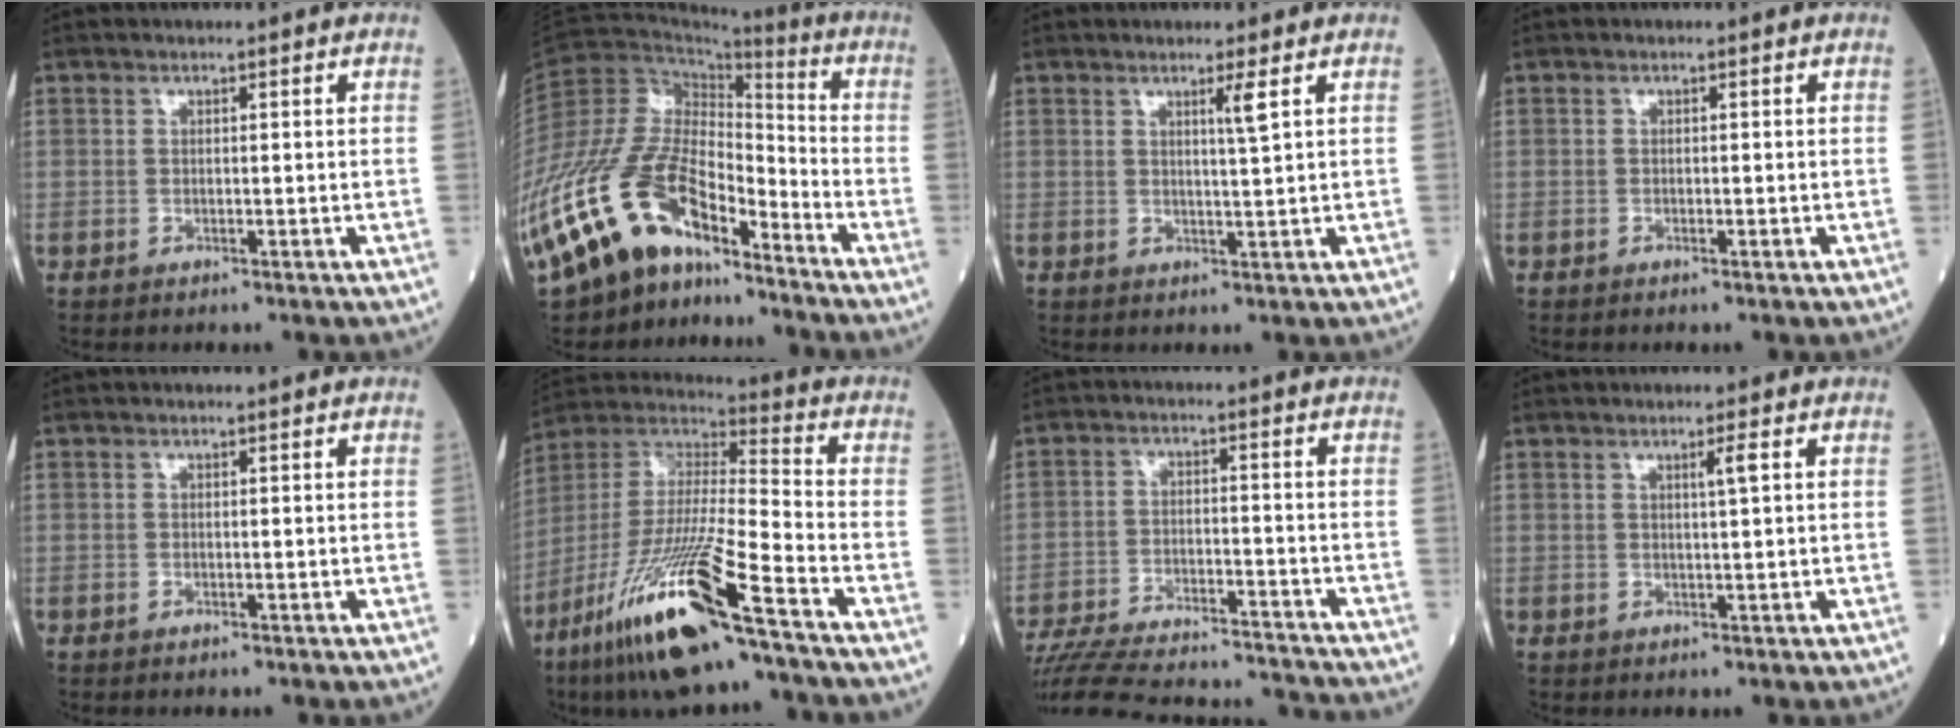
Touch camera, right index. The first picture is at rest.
{"total": 23.8, "force": [-16.4, 9.7, 14.2], "torque": [-0.339, 0.004, -0.302]}
{"total": 2.1, "force": [1.1, -0.7, 1.7], "torque": [-0.032, -0.008, 0.020]}
{"total": 0.0}
{"total": 0.0}
{"total": 21.1, "force": [-12.6, 1.6, 16.8], "torque": [-0.368, -0.051, -0.241]}
{"total": 23.1, "force": [-21.4, 3.1, 7.9], "torque": [-0.156, -0.030, -0.310]}
{"total": 1.6, "force": [0.6, -0.4, 1.5], "torque": [-0.026, -0.003, 0.010]}